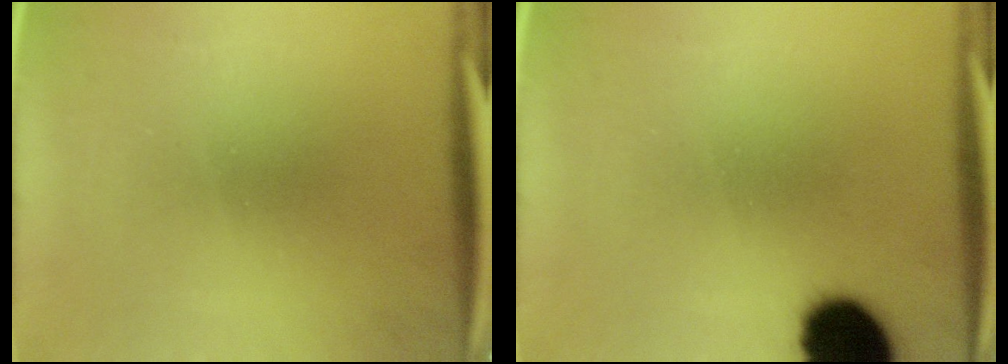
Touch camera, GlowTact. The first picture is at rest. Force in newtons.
{"total": 12.6}